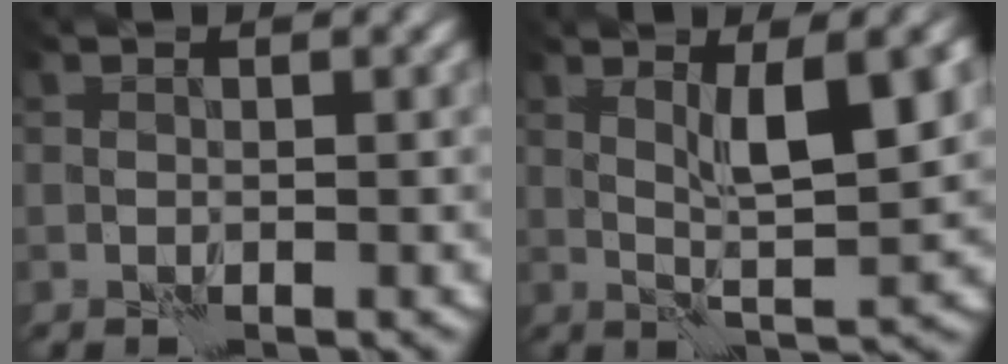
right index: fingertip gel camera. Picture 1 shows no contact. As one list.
[{"total": 6.0, "force": [1.9, 1.0, 5.6], "torque": [-0.092, -0.002, 0.034]}]